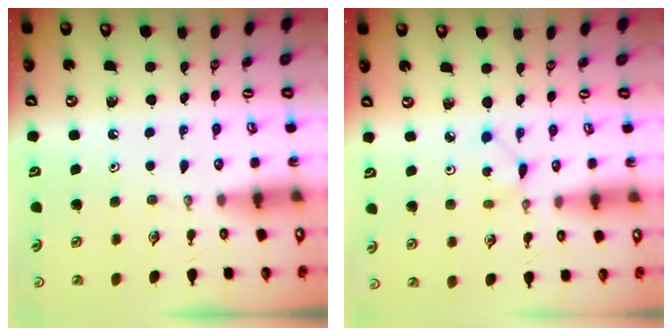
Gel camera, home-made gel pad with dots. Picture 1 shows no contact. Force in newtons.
{"total": 1.1, "press": 1.1, "slide": 0.1}